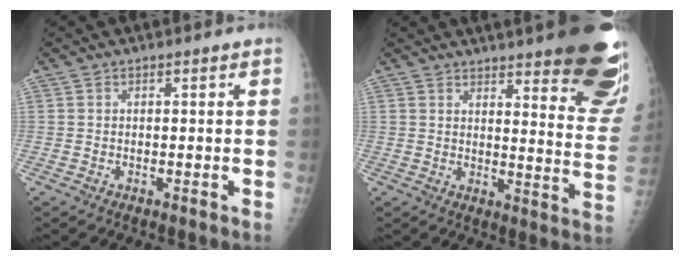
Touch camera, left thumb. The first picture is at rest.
{"total": 23.7, "force": [16.9, 5.0, 15.9], "torque": [-0.155, -0.099, 0.198]}